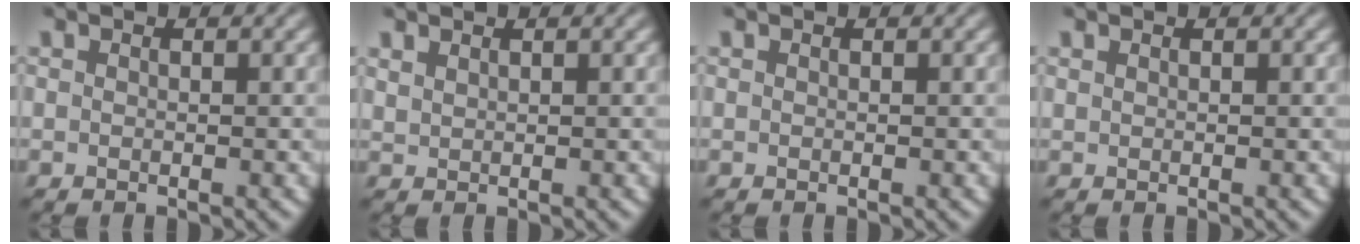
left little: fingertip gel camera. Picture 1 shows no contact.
{"total": 0.9, "force": [0.8, 0.2, 0.2], "torque": [-0.008, 0.000, 0.021]}
{"total": 0.0}
{"total": 0.0}